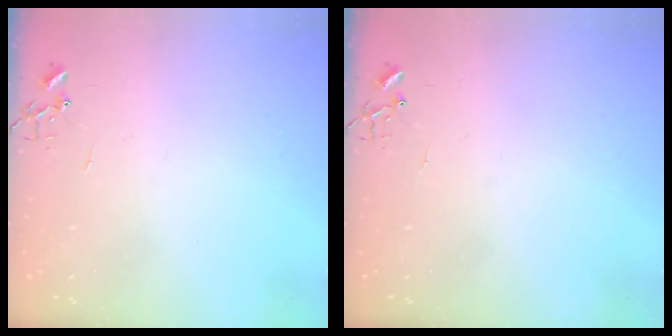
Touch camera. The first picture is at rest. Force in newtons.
{"total": 4.9, "press": 4.8, "slide": 0.6}